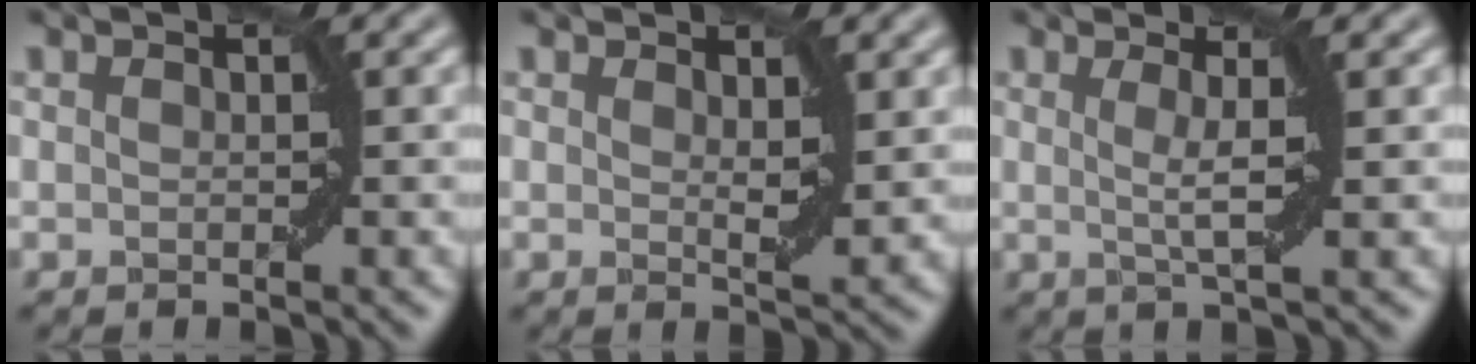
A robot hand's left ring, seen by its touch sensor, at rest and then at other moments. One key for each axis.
{"total": 1.9, "fx": 1.1, "fy": 0.5, "fz": 1.5, "tx": -0.022, "ty": -0.007, "tz": 0.021}
{"total": 2.7, "fx": 0.5, "fy": 0.3, "fz": 2.6, "tx": -0.046, "ty": -0.003, "tz": 0.009}